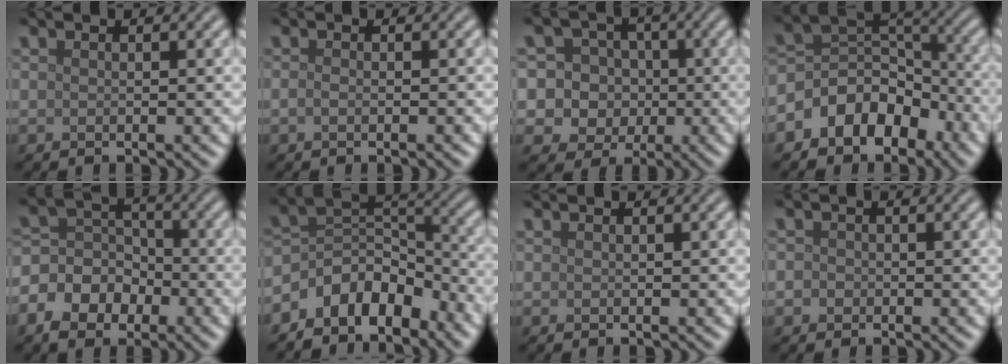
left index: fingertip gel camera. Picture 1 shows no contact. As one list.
[{"total": 1.0, "force": [-0.5, 0.4, 0.8], "torque": [-0.016, 0.000, -0.010]}, {"total": 10.6, "force": [0.7, 10.1, 3.2], "torque": [-0.086, 0.032, 0.003]}, {"total": 6.4, "force": [-3.6, 4.4, 2.9], "torque": [-0.027, 0.008, -0.074]}, {"total": 6.0, "force": [-2.8, 4.5, 2.8], "torque": [-0.025, 0.011, -0.061]}, {"total": 6.7, "force": [-4.7, 3.7, 3.0], "torque": [-0.030, 0.007, -0.094]}, {"total": 0.0}, {"total": 0.9, "force": [-0.2, 0.9, 0.3], "torque": [0.001, -0.003, -0.007]}]